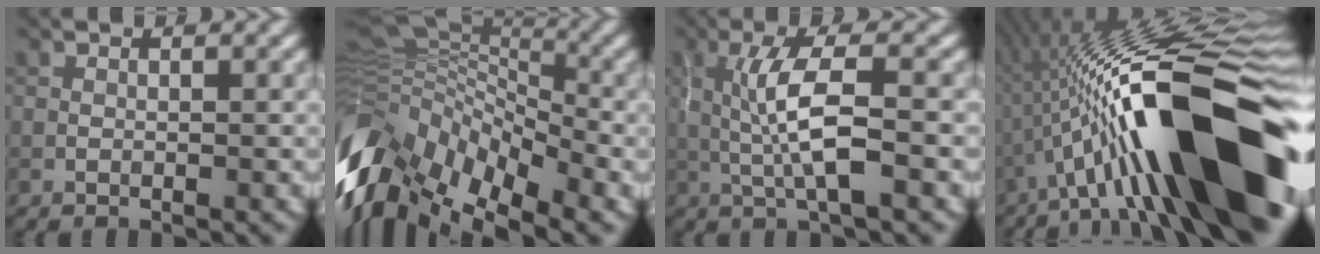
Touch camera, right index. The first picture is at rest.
{"total": 15.2, "force": [-5.9, 7.9, 11.6], "torque": [-0.236, 0.023, -0.095]}
{"total": 5.3, "force": [-0.1, 1.1, 5.2], "torque": [-0.109, 0.005, -0.005]}
{"total": 20.0, "force": [-2.1, 6.1, 19.0], "torque": [-0.283, 0.034, -0.048]}